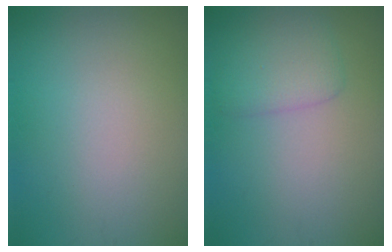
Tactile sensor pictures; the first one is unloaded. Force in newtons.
{"total": 2.6, "press": 2.6, "slide": 0.1}